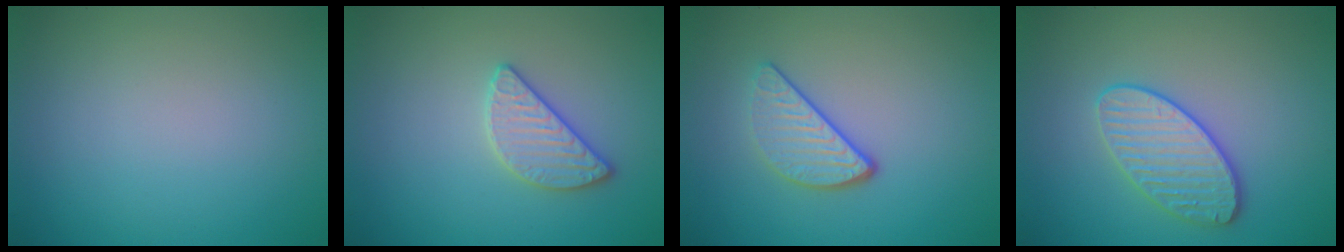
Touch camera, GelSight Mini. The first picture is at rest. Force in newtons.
{"total": 2.6, "press": 2.6, "slide": 0.4}
{"total": 3.1, "press": 2.4, "slide": 1.9}
{"total": 3.5, "press": 3.4, "slide": 0.8}